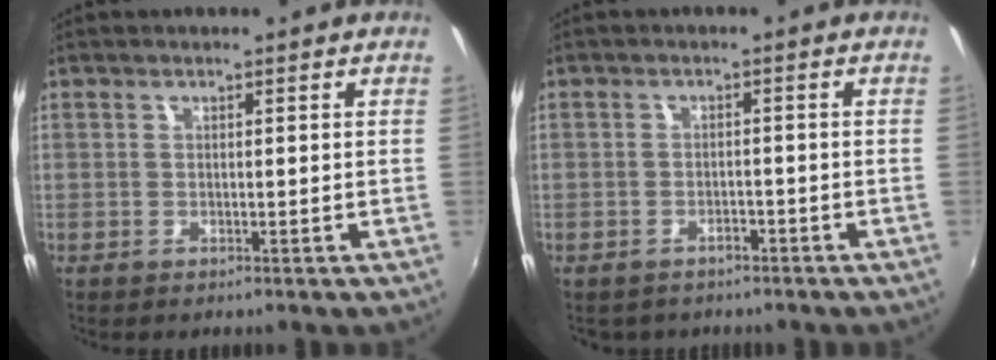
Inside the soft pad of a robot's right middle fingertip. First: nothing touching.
{"total": 3.1, "force": [-2.3, 1.9, 0.8], "torque": [-0.023, -0.004, -0.030]}